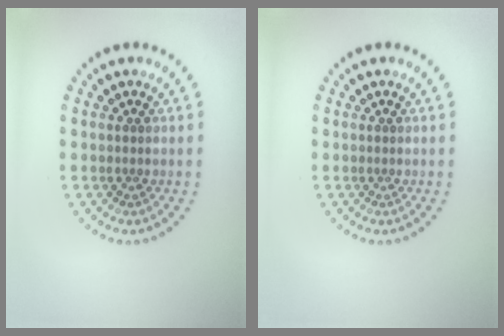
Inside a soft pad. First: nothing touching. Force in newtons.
{"total": 0.0}